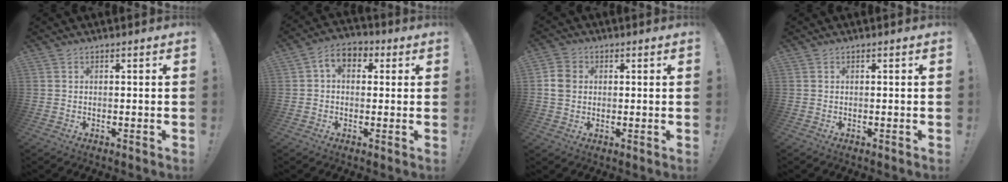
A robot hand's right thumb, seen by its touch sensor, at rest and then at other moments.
{"total": 6.8, "force": [1.5, 4.8, 4.5], "torque": [-0.075, 0.007, 0.032]}
{"total": 6.2, "force": [0.7, 5.2, 3.2], "torque": [-0.065, 0.009, 0.015]}
{"total": 0.0}